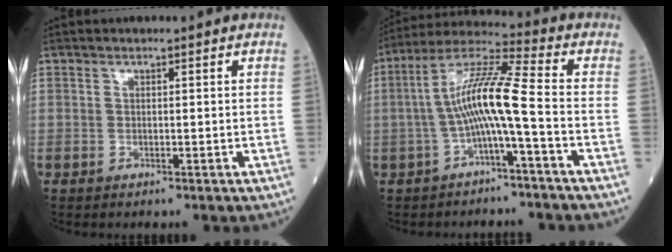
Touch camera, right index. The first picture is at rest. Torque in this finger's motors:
{"motor_torque": [1.58, -0.18, 0.77, 0.21]}